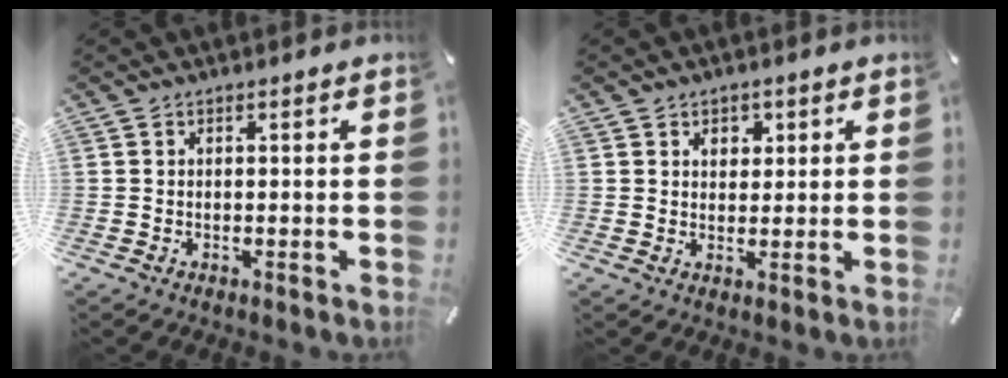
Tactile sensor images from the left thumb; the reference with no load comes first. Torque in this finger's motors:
{"motor_torque": [0.50, 0.41, 0.17, -0.20, 0.02]}